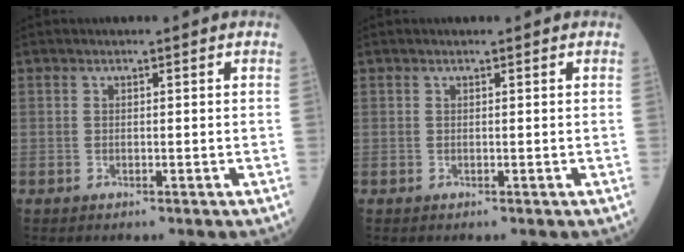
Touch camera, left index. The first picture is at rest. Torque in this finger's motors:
{"motor_torque": [0.31, -0.01, 0.04, 0.01]}